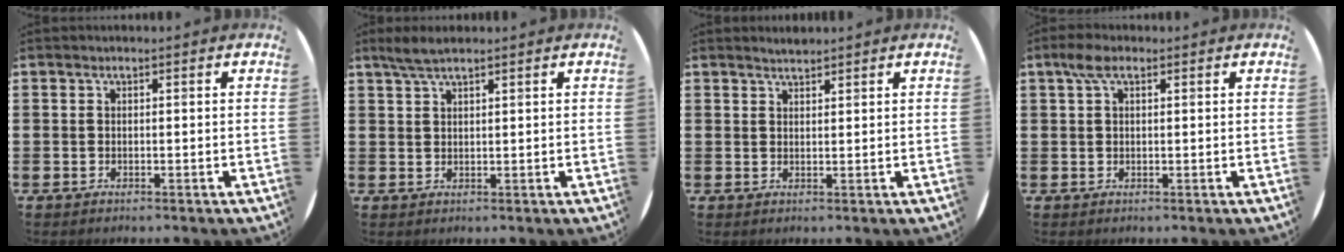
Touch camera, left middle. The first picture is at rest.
{"total": 2.9, "force": [2.2, 0.5, 1.8], "torque": [-0.038, 0.006, 0.040]}
{"total": 1.4, "force": [1.4, 0.1, 0.0], "torque": [-0.001, 0.000, 0.027]}
{"total": 2.9, "force": [1.4, 1.3, 2.2], "torque": [-0.047, 0.009, 0.024]}